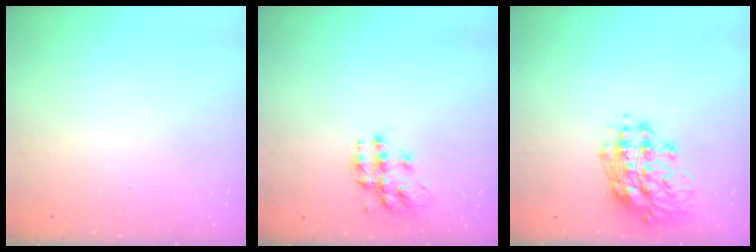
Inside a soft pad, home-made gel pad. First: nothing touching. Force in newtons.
{"total": 12.6, "press": 12.5, "slide": 0.9}
{"total": 15.2, "press": 15.2, "slide": 0.8}